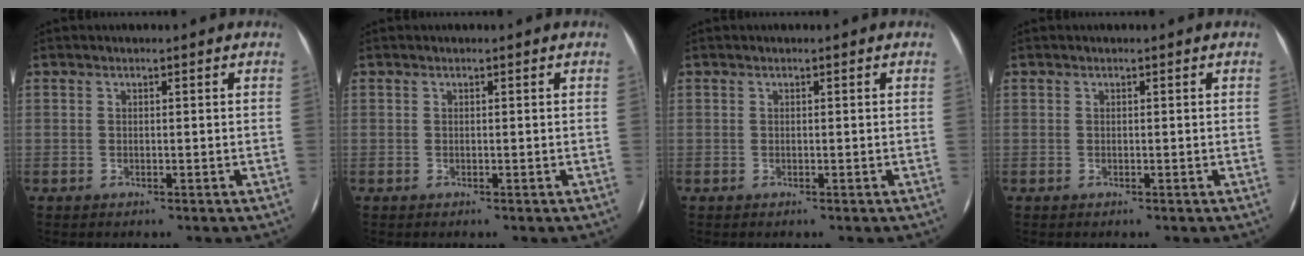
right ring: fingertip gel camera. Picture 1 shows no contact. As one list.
[{"total": 0.0}, {"total": 0.0}, {"total": 0.0}]